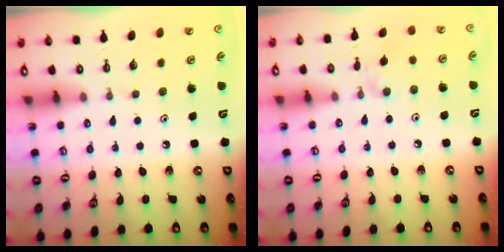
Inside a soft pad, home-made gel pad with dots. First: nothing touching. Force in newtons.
{"total": 1.3, "press": 1.3, "slide": 0.4}